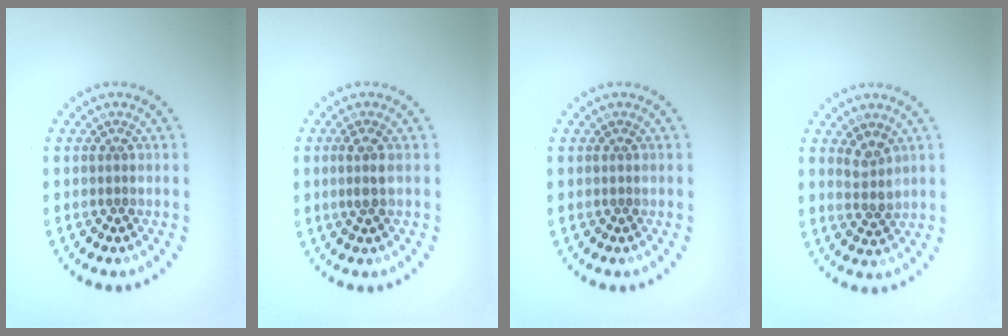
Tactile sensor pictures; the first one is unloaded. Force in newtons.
{"total": 1.4, "press": 1.2, "slide": 0.6}
{"total": 0.0}
{"total": 1.9, "press": 1.5, "slide": 1.2}